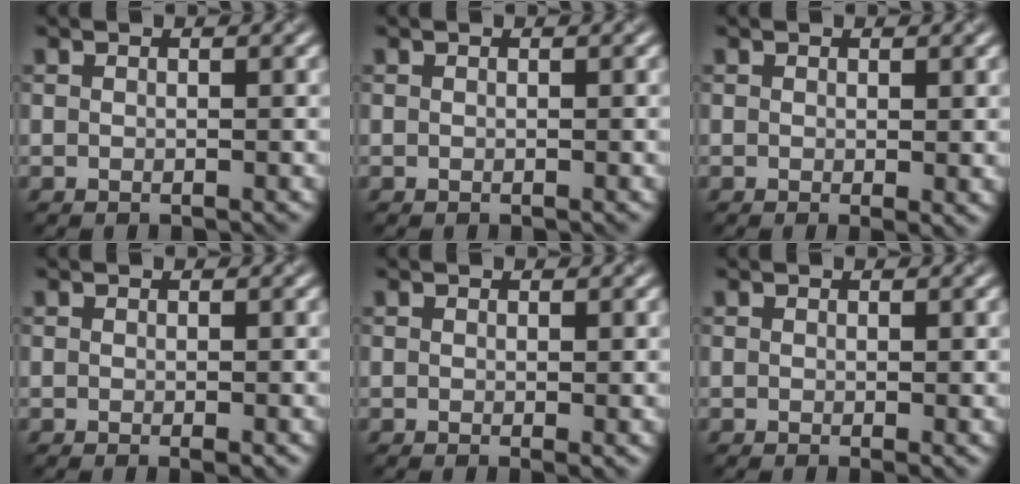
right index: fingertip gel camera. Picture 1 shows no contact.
{"total": 0.0}
{"total": 1.0, "force": [0.2, 0.1, 0.9], "torque": [-0.009, -0.006, 0.002]}
{"total": 0.7, "force": [-0.2, 0.1, 0.7], "torque": [-0.010, -0.005, -0.003]}
{"total": 0.7, "force": [0.1, 0.0, 0.7], "torque": [-0.006, -0.005, 0.000]}
{"total": 0.7, "force": [0.0, 0.0, 0.7], "torque": [-0.006, -0.005, -0.001]}